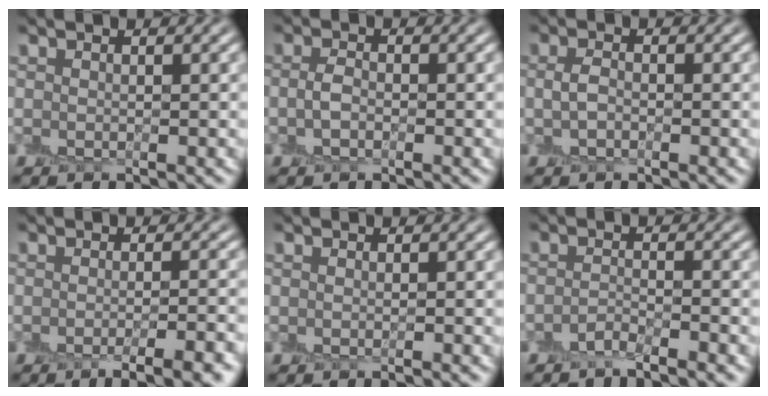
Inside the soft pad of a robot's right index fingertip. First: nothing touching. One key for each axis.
{"total": 1.2, "fx": -0.3, "fy": 0.6, "fz": 0.9, "tx": -0.024, "ty": 0.005, "tz": -0.009}
{"total": 1.1, "fx": -0.1, "fy": 0.6, "fz": 0.9, "tx": -0.025, "ty": 0.003, "tz": -0.003}
{"total": 5.4, "fx": -3.5, "fy": 1.3, "fz": 3.9, "tx": -0.042, "ty": -0.002, "tz": -0.042}
{"total": 0.6, "fx": -0.5, "fy": -0.3, "fz": 0.3, "tx": -0.003, "ty": -0.005, "tz": -0.008}
{"total": 1.7, "fx": -1.5, "fy": -0.1, "fz": 0.7, "tx": -0.015, "ty": -0.001, "tz": -0.035}